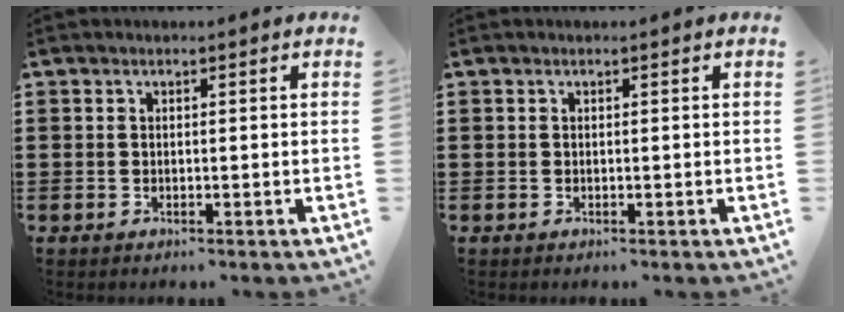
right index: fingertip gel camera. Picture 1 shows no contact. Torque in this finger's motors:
{"motor_torque": [0.00, 0.00, 0.00, 0.00]}